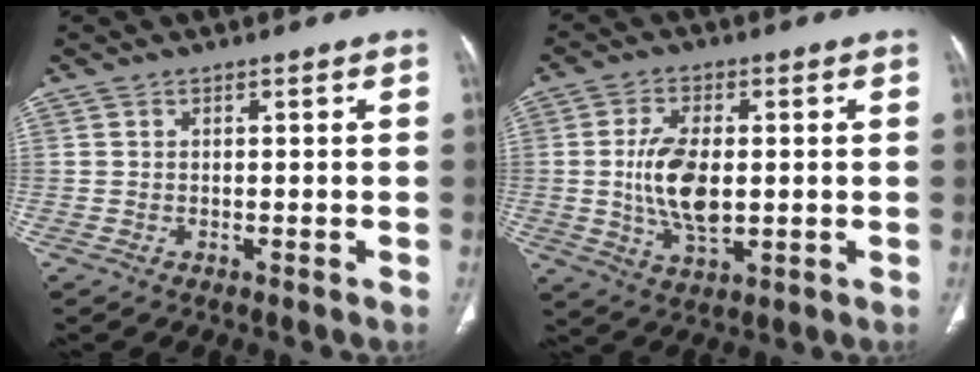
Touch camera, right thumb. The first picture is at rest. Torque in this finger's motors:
{"motor_torque": [1.63, 2.33, 1.10, -0.80, 0.09]}